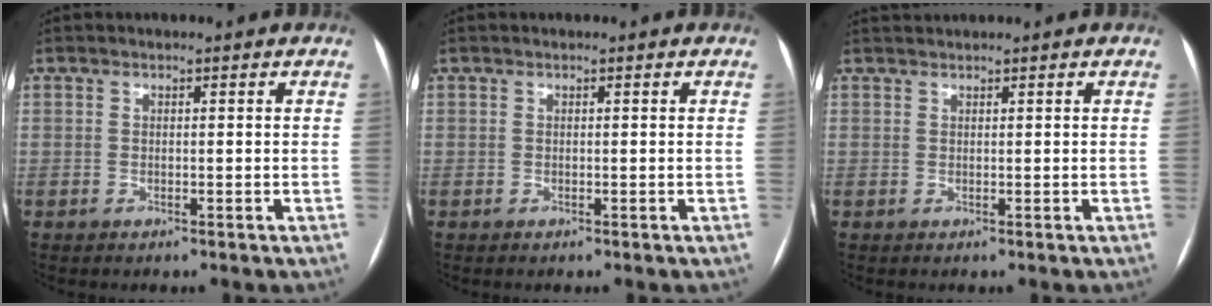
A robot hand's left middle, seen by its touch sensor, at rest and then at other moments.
{"total": 0.0}
{"total": 1.2, "force": [1.1, -0.3, 0.1], "torque": [-0.003, 0.014, 0.028]}